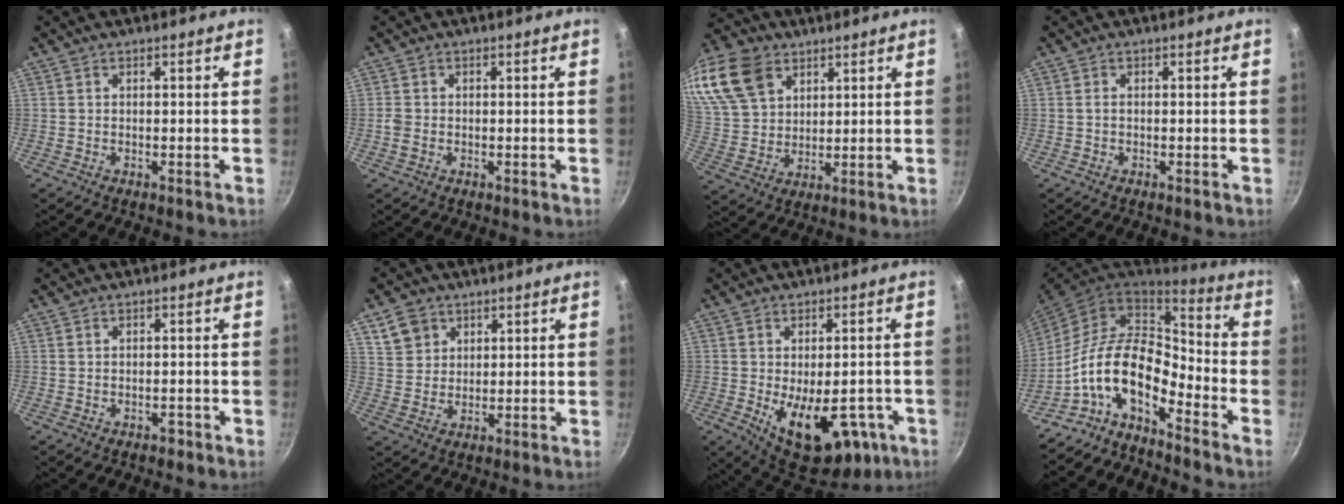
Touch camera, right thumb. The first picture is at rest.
{"total": 1.7, "force": [-0.6, 1.3, 0.9], "torque": [-0.018, 0.003, -0.013]}
{"total": 19.3, "force": [10.0, 13.3, 9.7], "torque": [-0.208, 0.000, 0.197]}
{"total": 0.7, "force": [-0.2, 0.3, 0.5], "torque": [-0.014, 0.005, -0.005]}
{"total": 0.9, "force": [-0.6, 0.6, 0.4], "torque": [0.000, 0.012, -0.002]}
{"total": 5.9, "force": [3.1, 4.7, 1.8], "torque": [-0.012, 0.001, 0.065]}
{"total": 17.2, "force": [-5.2, 9.4, 13.4], "torque": [-0.136, -0.010, -0.050]}
{"total": 13.7, "force": [-7.1, 6.6, 9.7], "torque": [-0.155, 0.071, -0.157]}